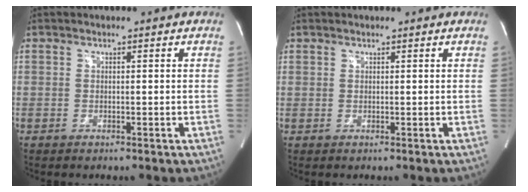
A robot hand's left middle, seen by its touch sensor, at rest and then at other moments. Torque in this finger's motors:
{"motor_torque": [0.81, -0.76, -0.06, -0.21]}